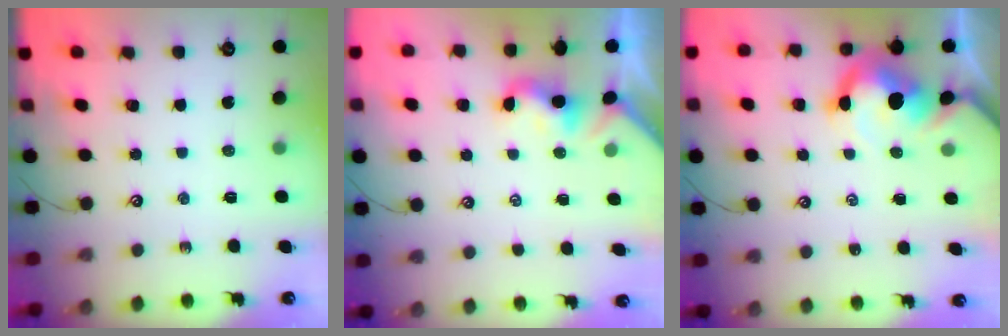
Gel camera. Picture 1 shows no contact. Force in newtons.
{"total": 2.0, "press": 2.0, "slide": 0.5}
{"total": 7.3, "press": 7.2, "slide": 1.0}